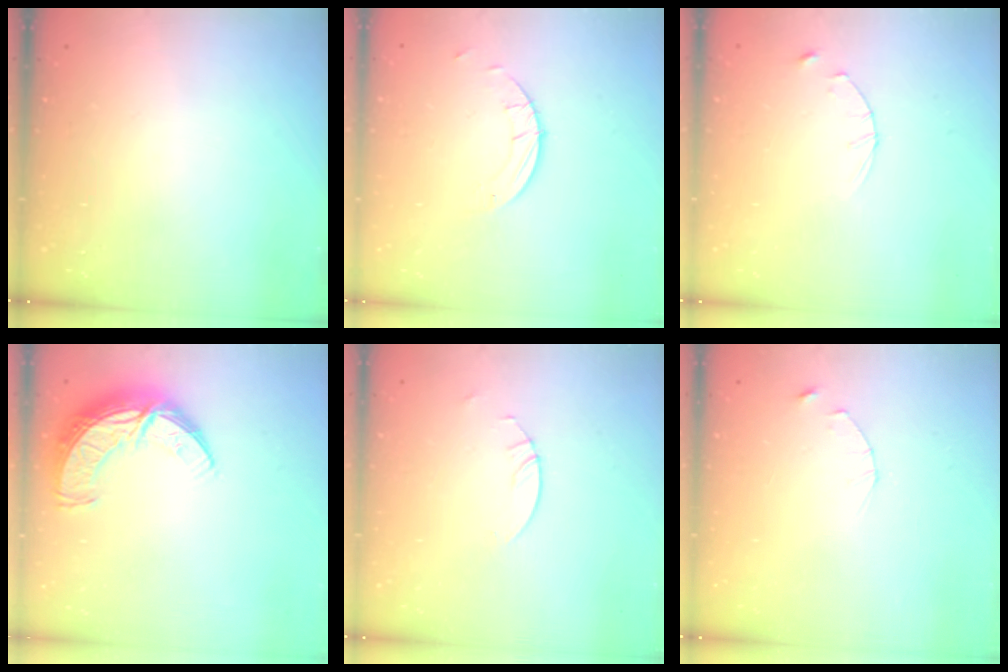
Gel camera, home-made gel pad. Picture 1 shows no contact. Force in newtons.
{"total": 1.9, "press": 1.9, "slide": 0.1}
{"total": 2.8, "press": 2.8, "slide": 0.4}
{"total": 10.6, "press": 10.6, "slide": 0.9}
{"total": 2.7, "press": 2.7, "slide": 0.2}
{"total": 2.5, "press": 2.4, "slide": 0.3}